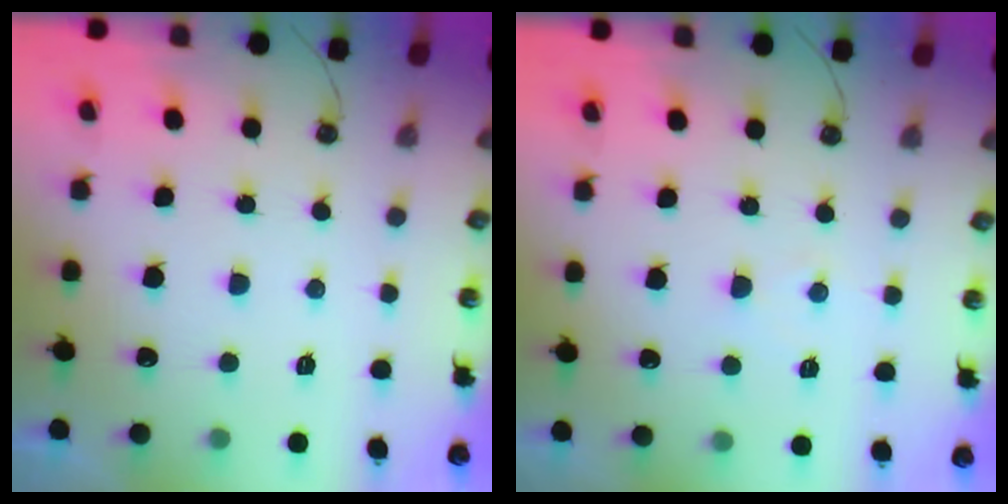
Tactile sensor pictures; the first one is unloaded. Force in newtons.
{"total": 3.1, "press": 3.1, "slide": 0.5}